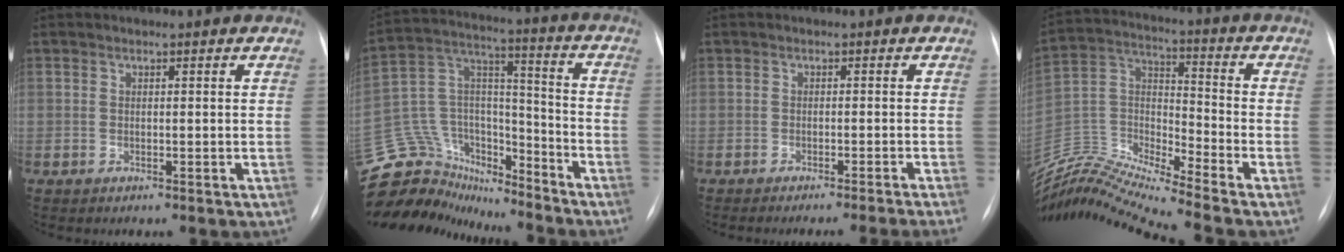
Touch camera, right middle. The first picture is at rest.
{"total": 19.2, "force": [-17.7, 6.5, 3.8], "torque": [-0.077, 0.070, -0.292]}
{"total": 8.1, "force": [-7.0, -2.2, 3.4], "torque": [-0.008, -0.019, -0.088]}
{"total": 14.7, "force": [-13.7, -2.2, 4.7], "torque": [-0.092, 0.016, -0.260]}